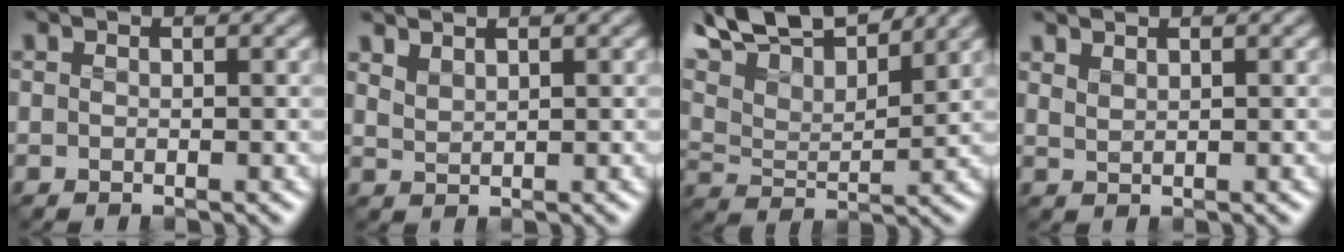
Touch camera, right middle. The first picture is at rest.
{"total": 1.6, "force": [1.4, 0.3, 0.7], "torque": [-0.019, 0.004, 0.031]}
{"total": 10.9, "force": [9.0, 2.8, 5.5], "torque": [-0.120, 0.021, 0.146]}
{"total": 1.2, "force": [1.1, 0.1, 0.5], "torque": [-0.015, 0.000, 0.025]}